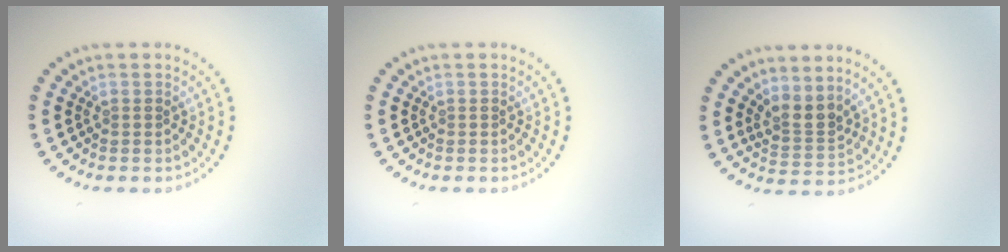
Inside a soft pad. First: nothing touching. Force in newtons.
{"total": 0.0}
{"total": 2.7, "press": 1.9, "slide": 1.9}